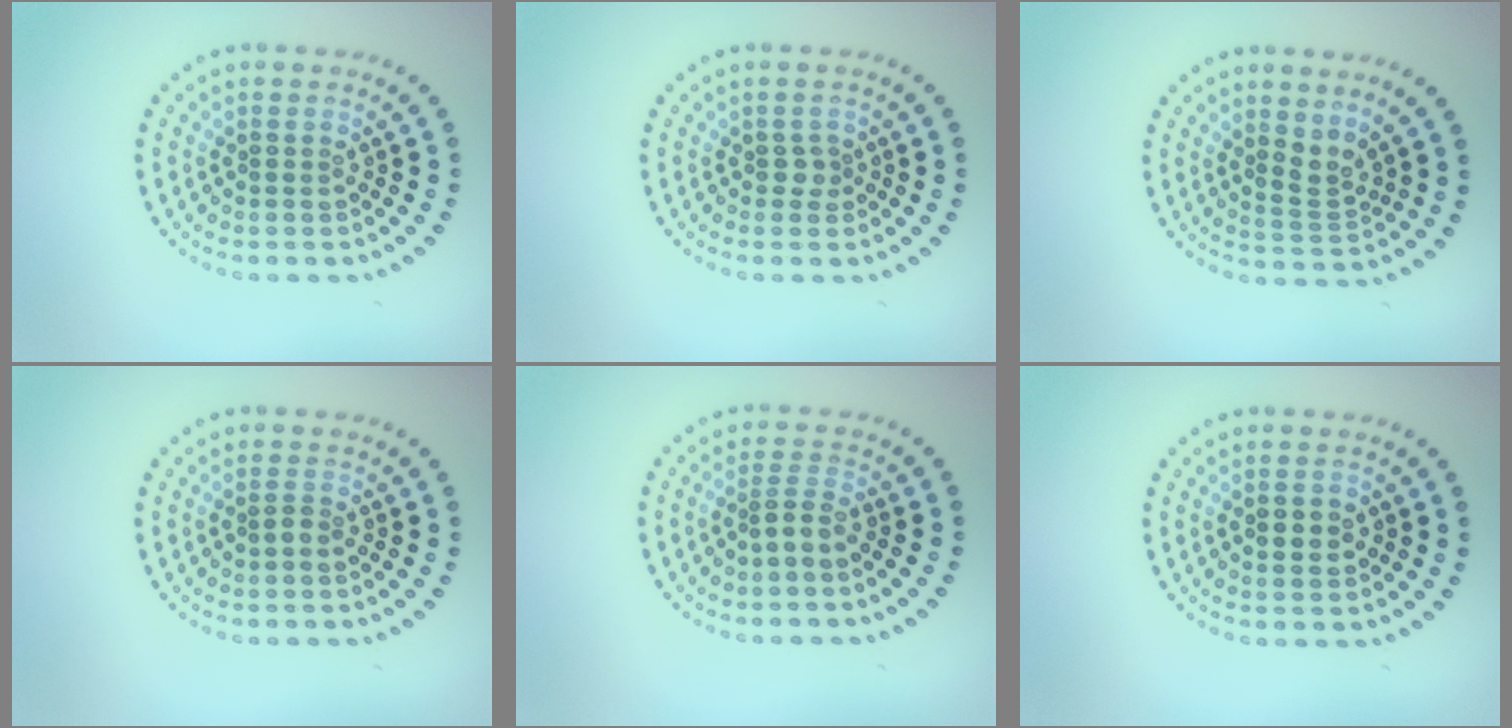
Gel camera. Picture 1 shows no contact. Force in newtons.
{"total": 1.1, "press": 0.8, "slide": 0.7}
{"total": 2.1, "press": 1.5, "slide": 1.5}
{"total": 0.9, "press": 0.6, "slide": 0.7}
{"total": 1.7, "press": 1.2, "slide": 1.3}
{"total": 2.2, "press": 2.2, "slide": 0.1}